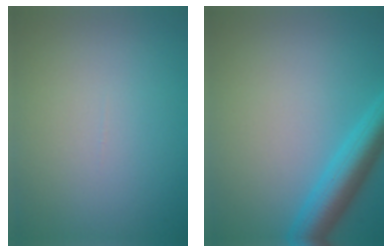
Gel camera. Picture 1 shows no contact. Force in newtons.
{"total": 5.0, "press": 4.9, "slide": 0.3}